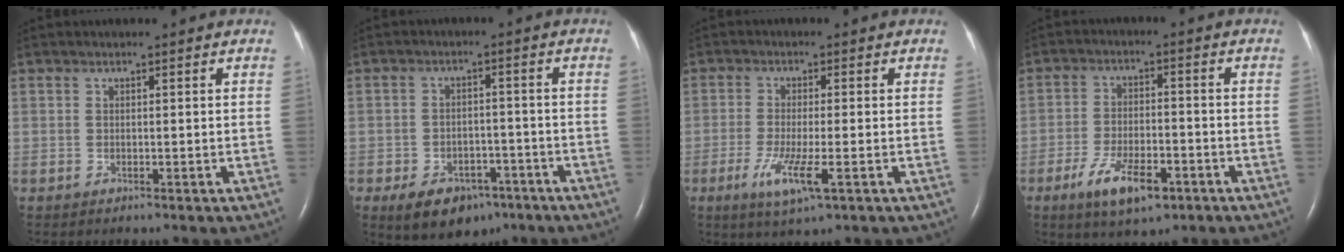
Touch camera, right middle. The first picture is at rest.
{"total": 8.6, "force": [-5.4, 5.3, 4.2], "torque": [-0.065, 0.008, -0.073]}
{"total": 6.2, "force": [-2.6, 0.5, 5.6], "torque": [-0.115, -0.016, -0.044]}
{"total": 8.3, "force": [-4.6, 3.0, 6.2], "torque": [-0.120, -0.008, -0.075]}